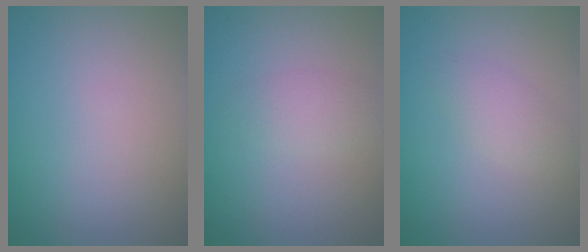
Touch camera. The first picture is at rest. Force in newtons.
{"total": 1.7, "press": 1.7, "slide": 0.0}
{"total": 1.7, "press": 1.7, "slide": 0.1}